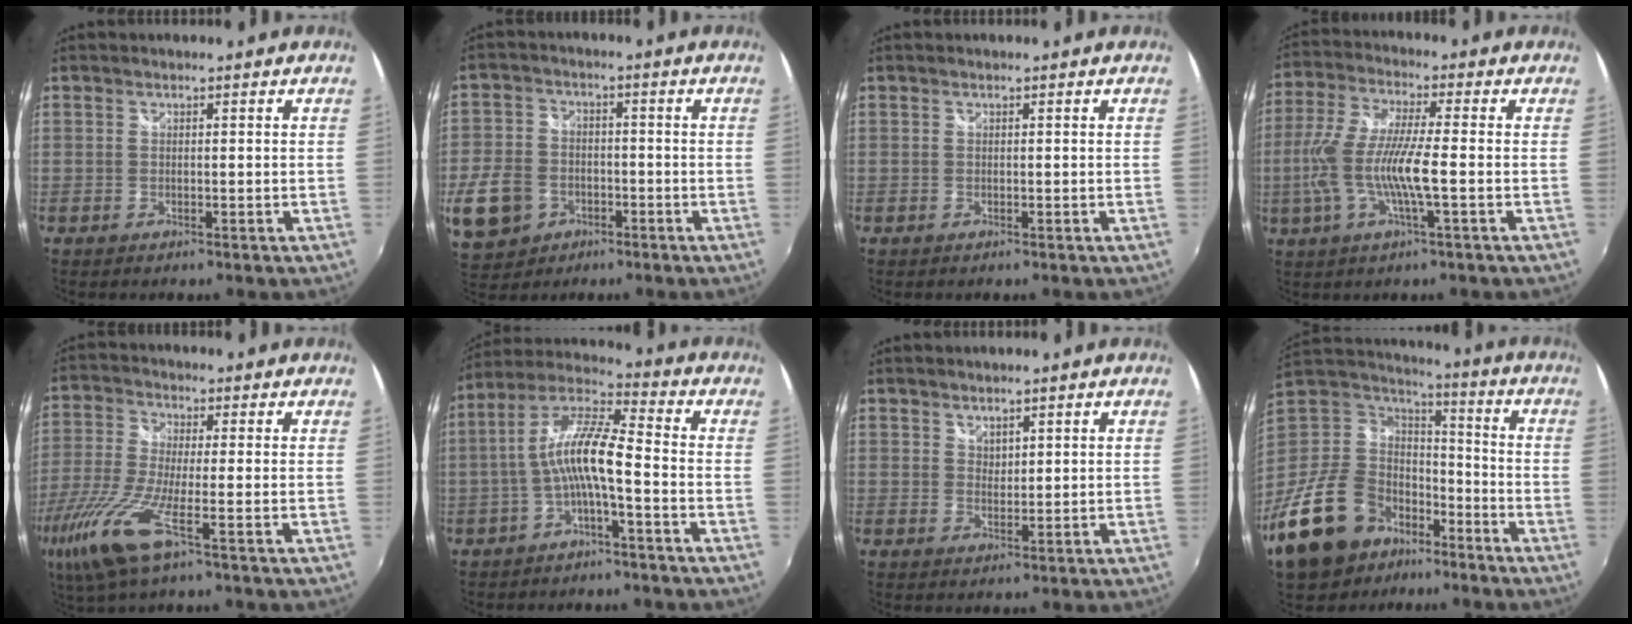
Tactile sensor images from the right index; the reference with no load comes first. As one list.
[{"total": 13.2, "force": [-4.7, 10.6, 6.4], "torque": [-0.175, 0.005, -0.076]}, {"total": 0.0}, {"total": 11.8, "force": [-2.4, 1.3, 11.5], "torque": [-0.236, -0.006, -0.045]}, {"total": 13.7, "force": [-7.2, 1.6, 11.5], "torque": [-0.264, -0.043, -0.143]}, {"total": 10.0, "force": [-2.7, 1.7, 9.4], "torque": [-0.206, 0.019, -0.051]}, {"total": 1.9, "force": [1.6, 1.0, 0.4], "torque": [-0.001, 0.000, 0.028]}, {"total": 23.3, "force": [-14.2, 14.7, 11.2], "torque": [-0.253, 0.015, -0.227]}]